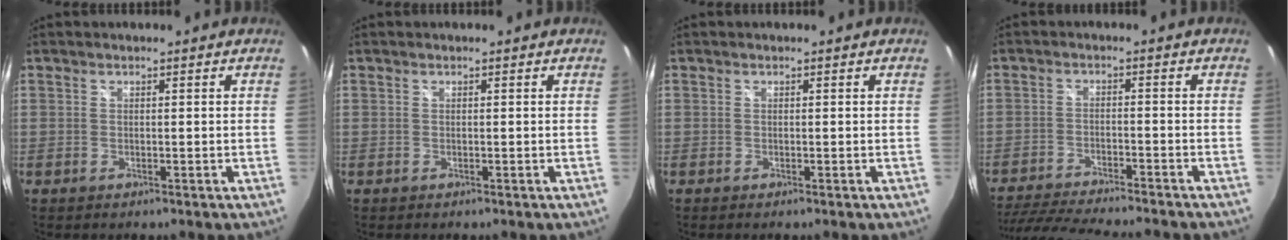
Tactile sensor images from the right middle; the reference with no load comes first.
{"total": 0.0}
{"total": 0.0}
{"total": 16.8, "force": [-14.9, 2.2, 7.5], "torque": [-0.154, -0.027, -0.233]}